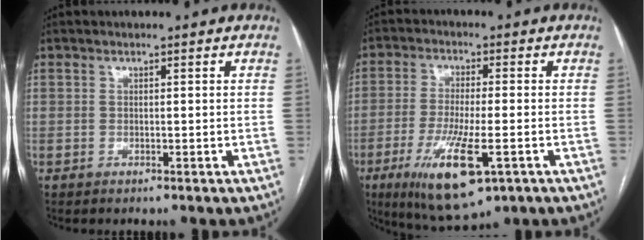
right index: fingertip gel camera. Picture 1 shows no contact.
{"total": 12.4, "force": [-5.2, 2.7, 11.0], "torque": [-0.207, -0.031, -0.081]}